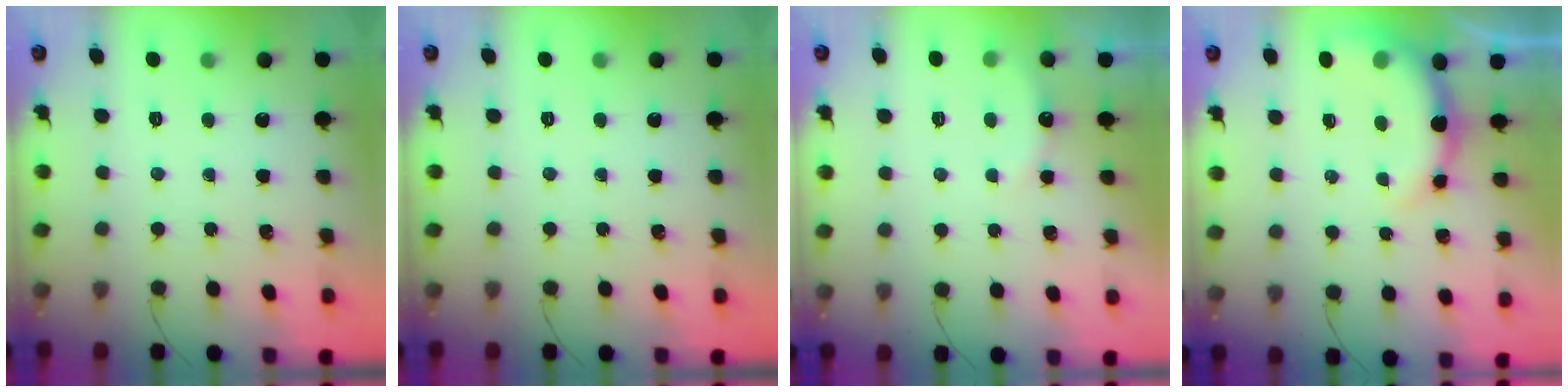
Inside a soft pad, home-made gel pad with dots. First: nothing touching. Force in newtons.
{"total": 0.0}
{"total": 6.0, "press": 5.9, "slide": 1.1}
{"total": 6.9, "press": 6.8, "slide": 1.3}